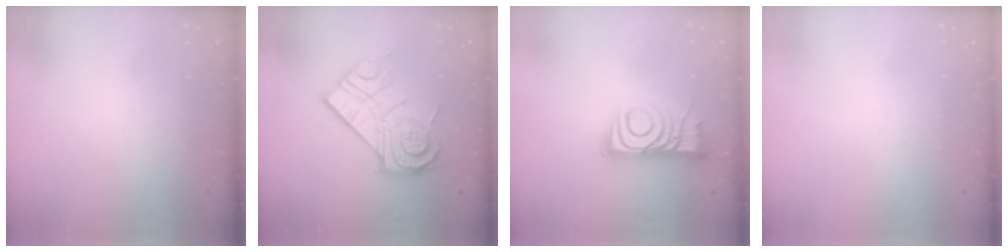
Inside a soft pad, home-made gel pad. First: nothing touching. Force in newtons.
{"total": 17.8, "press": 17.8, "slide": 1.2}
{"total": 10.4, "press": 10.4, "slide": 1.0}
{"total": 1.6, "press": 1.6, "slide": 0.1}